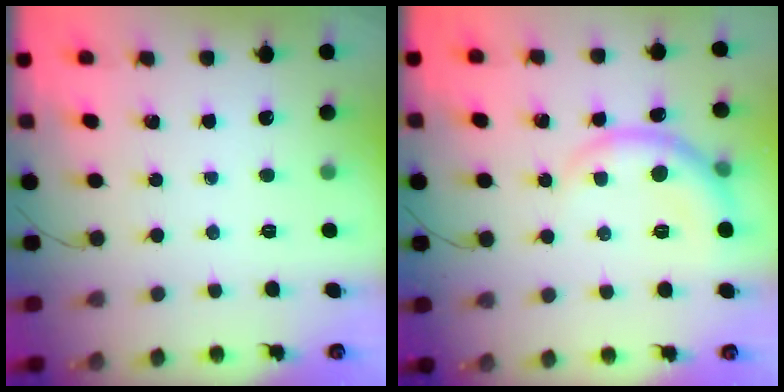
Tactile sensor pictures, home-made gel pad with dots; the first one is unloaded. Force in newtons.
{"total": 8.0, "press": 7.9, "slide": 0.8}